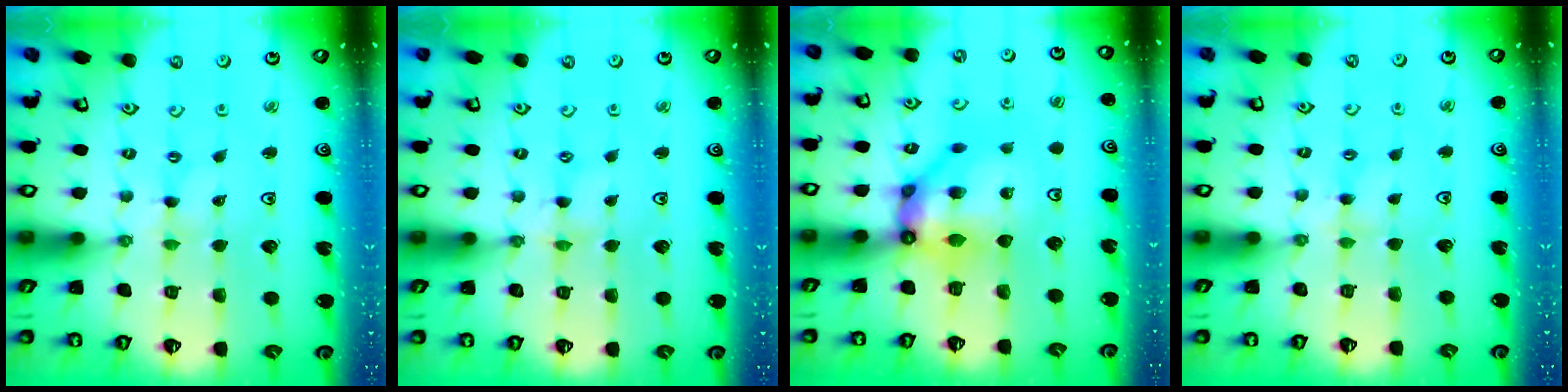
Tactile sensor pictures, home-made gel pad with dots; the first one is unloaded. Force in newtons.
{"total": 0.0}
{"total": 11.6, "press": 11.6, "slide": 0.7}
{"total": 2.4, "press": 2.4, "slide": 0.5}